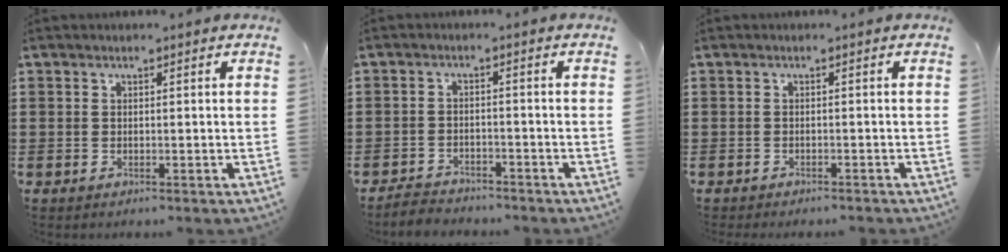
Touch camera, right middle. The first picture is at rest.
{"total": 3.0, "force": [-2.9, 0.6, 0.1], "torque": [-0.008, 0.004, -0.065]}
{"total": 0.8, "force": [-0.8, 0.0, 0.1], "torque": [-0.005, -0.002, -0.015]}